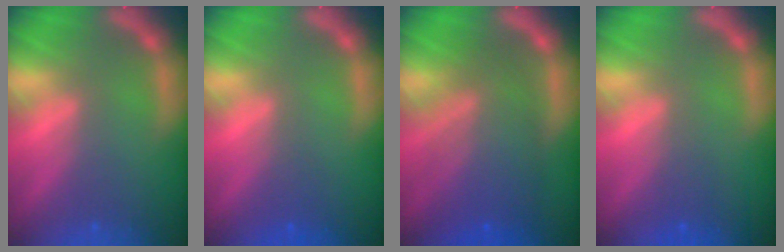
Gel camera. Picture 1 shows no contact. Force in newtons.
{"total": 1.5}
{"total": 8.5}
{"total": 1.5}